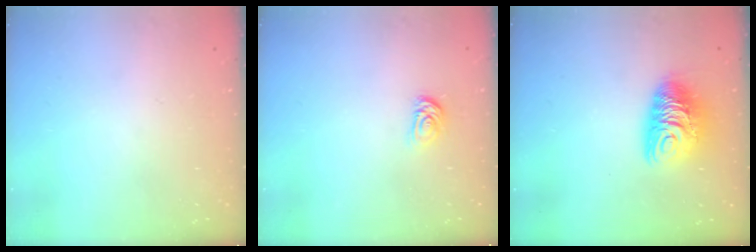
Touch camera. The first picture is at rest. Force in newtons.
{"total": 4.4, "press": 4.3, "slide": 0.5}
{"total": 9.5, "press": 9.5, "slide": 1.0}